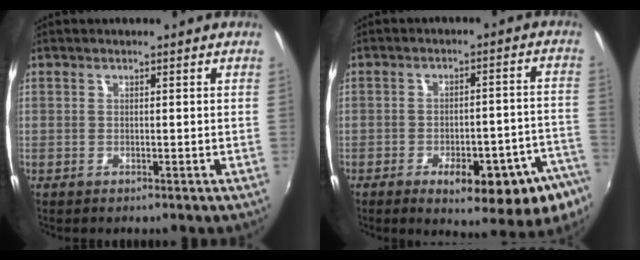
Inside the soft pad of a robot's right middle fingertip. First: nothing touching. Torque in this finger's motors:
{"motor_torque": [1.34, -0.80, 0.29, 0.13]}